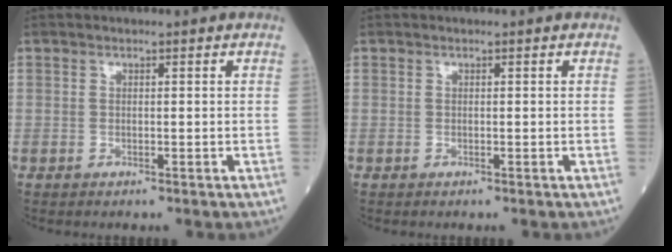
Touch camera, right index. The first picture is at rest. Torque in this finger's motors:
{"motor_torque": [0.00, 0.00, 0.01, 0.00]}